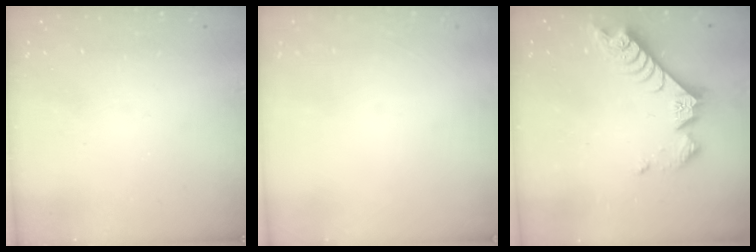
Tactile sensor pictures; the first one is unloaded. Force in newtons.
{"total": 0.0}
{"total": 8.4, "press": 8.4, "slide": 0.3}